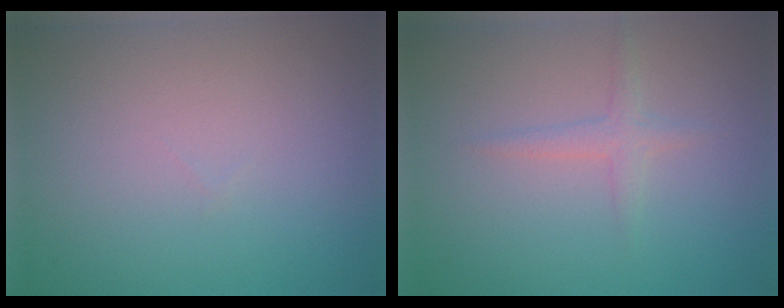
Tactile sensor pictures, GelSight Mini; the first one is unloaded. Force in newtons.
{"total": 1.3, "press": 1.3, "slide": 0.1}